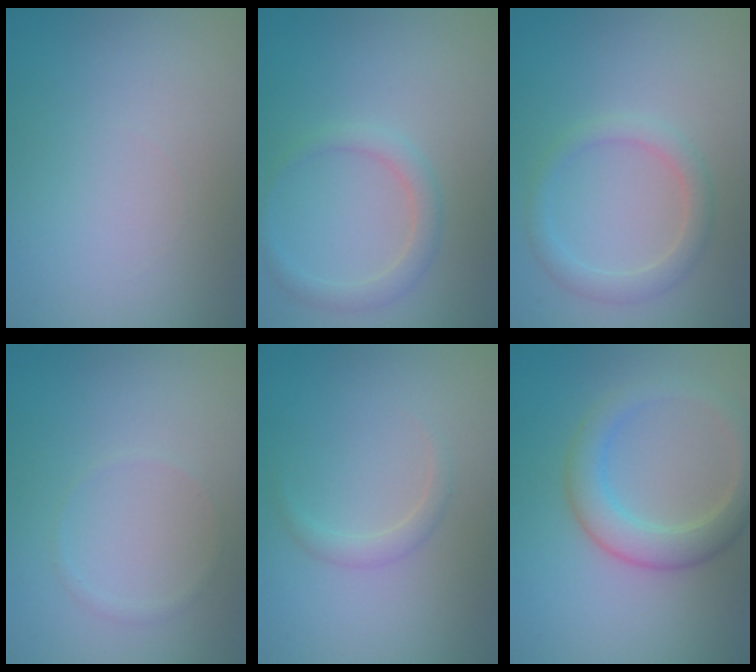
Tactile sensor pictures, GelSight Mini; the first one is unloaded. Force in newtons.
{"total": 1.9, "press": 1.9, "slide": 0.1}
{"total": 2.3, "press": 2.3, "slide": 0.1}
{"total": 0.6, "press": 0.6, "slide": 0.1}
{"total": 1.1, "press": 1.1, "slide": 0.1}
{"total": 3.8, "press": 3.8, "slide": 0.2}